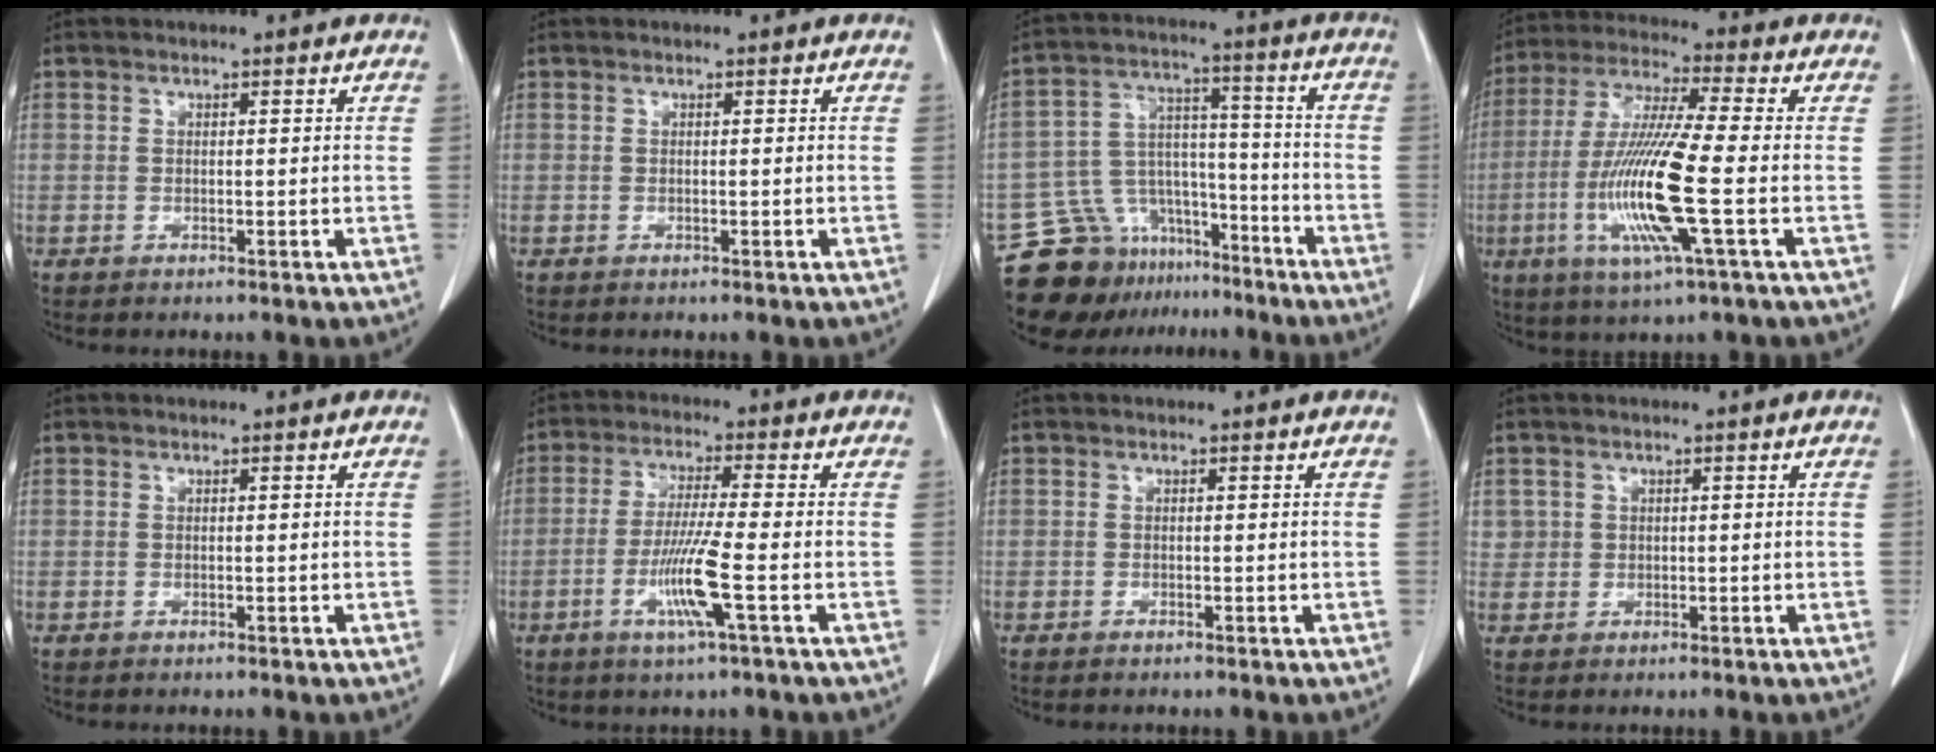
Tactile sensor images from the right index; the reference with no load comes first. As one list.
[{"total": 0.0}, {"total": 14.1, "force": [-11.2, 7.9, 3.5], "torque": [-0.058, 0.060, -0.182]}, {"total": 14.6, "force": [-3.4, 0.1, 14.2], "torque": [-0.297, -0.016, -0.073]}, {"total": 0.0}, {"total": 8.0, "force": [-2.7, -0.9, 7.5], "torque": [-0.148, -0.014, -0.055]}, {"total": 0.0}, {"total": 1.5, "force": [0.3, 1.5, -0.1], "torque": [0.015, 0.005, 0.001]}]